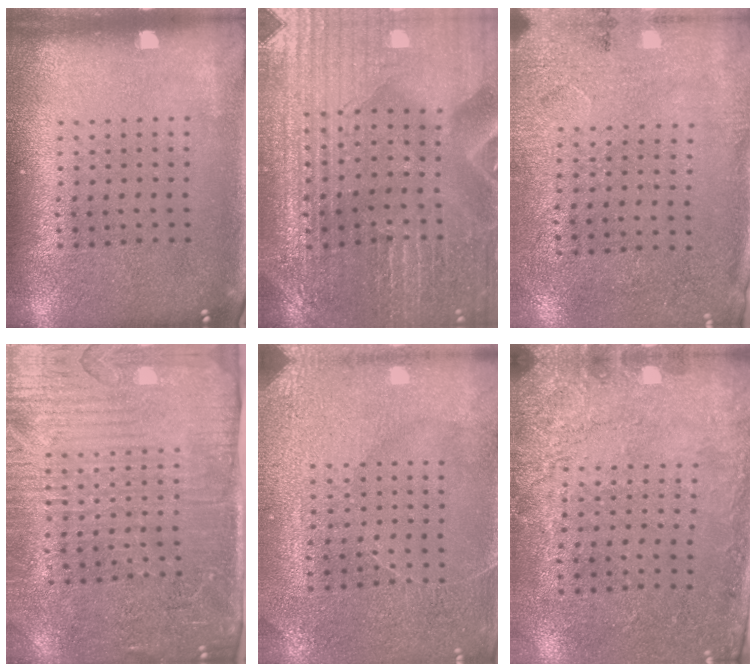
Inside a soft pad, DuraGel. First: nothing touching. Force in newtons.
{"total": 2.9, "press": 2.8, "slide": 0.3}
{"total": 2.6, "press": 2.1, "slide": 1.5}
{"total": 4.2, "press": 3.6, "slide": 2.1}
{"total": 3.0, "press": 2.9, "slide": 0.6}
{"total": 2.7, "press": 2.0, "slide": 1.8}